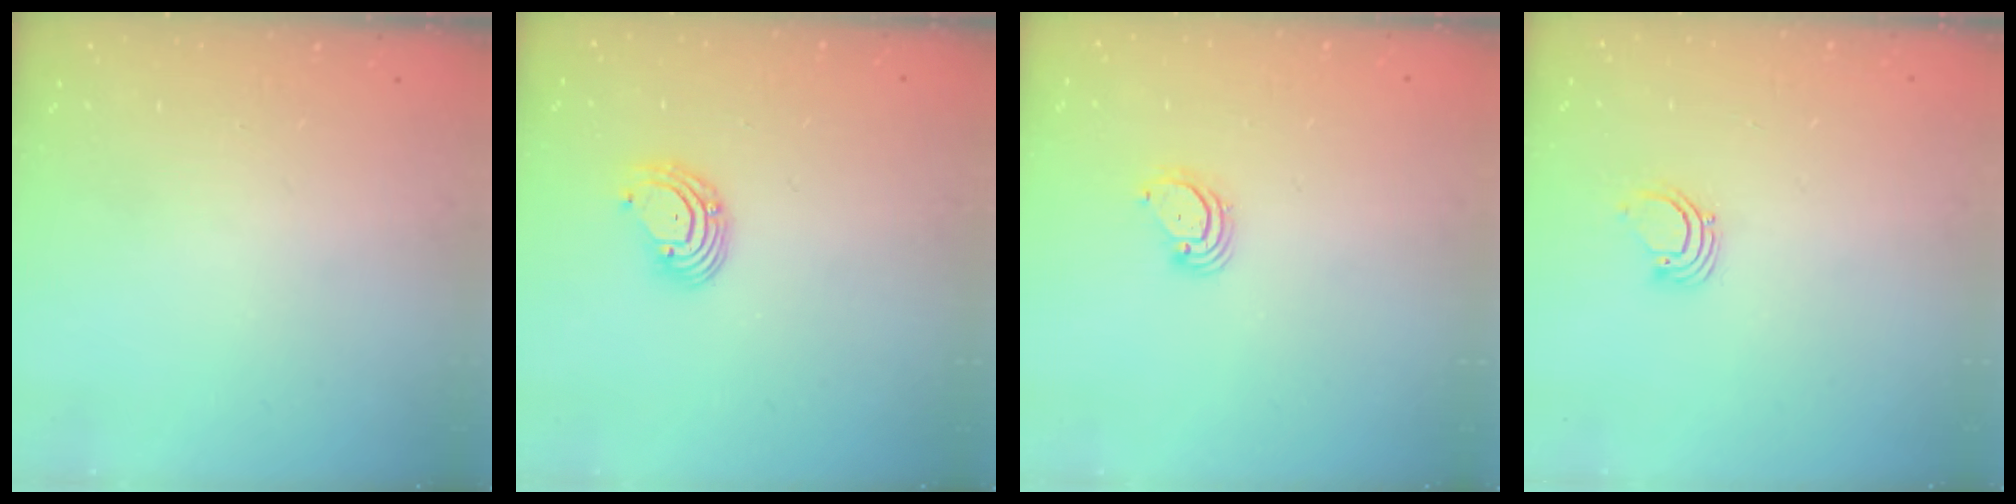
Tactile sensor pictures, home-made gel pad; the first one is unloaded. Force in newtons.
{"total": 5.6, "press": 5.6, "slide": 0.5}
{"total": 4.1, "press": 4.0, "slide": 0.3}
{"total": 2.2, "press": 2.2, "slide": 0.2}